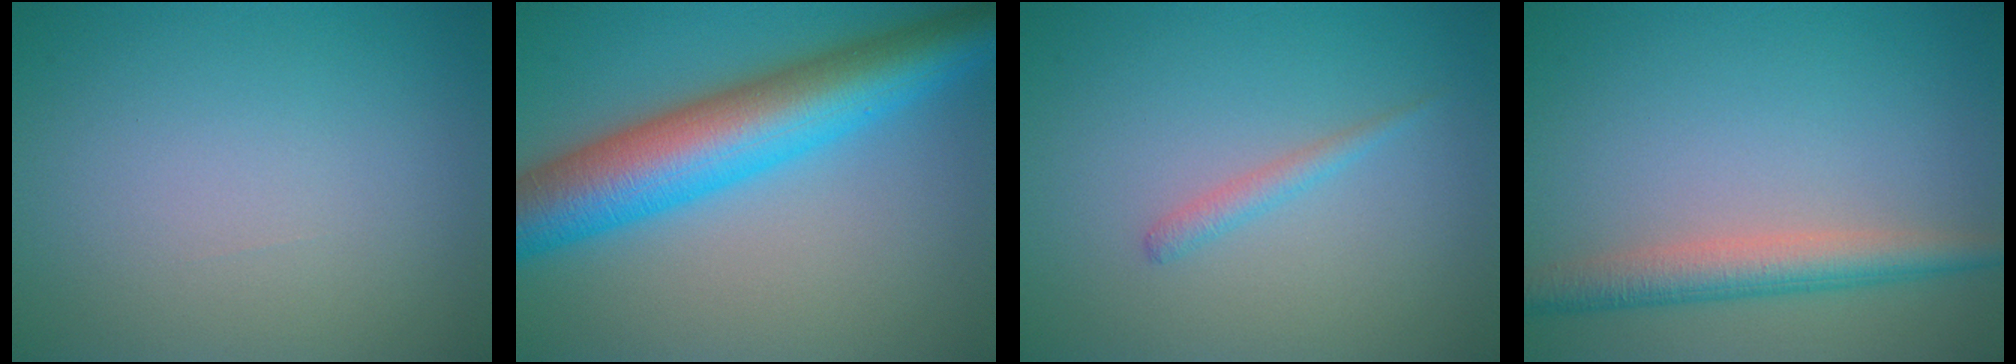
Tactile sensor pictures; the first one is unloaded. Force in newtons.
{"total": 10.6, "press": 10.6, "slide": 0.1}
{"total": 1.2, "press": 1.1, "slide": 0.1}
{"total": 4.0, "press": 4.0, "slide": 0.1}